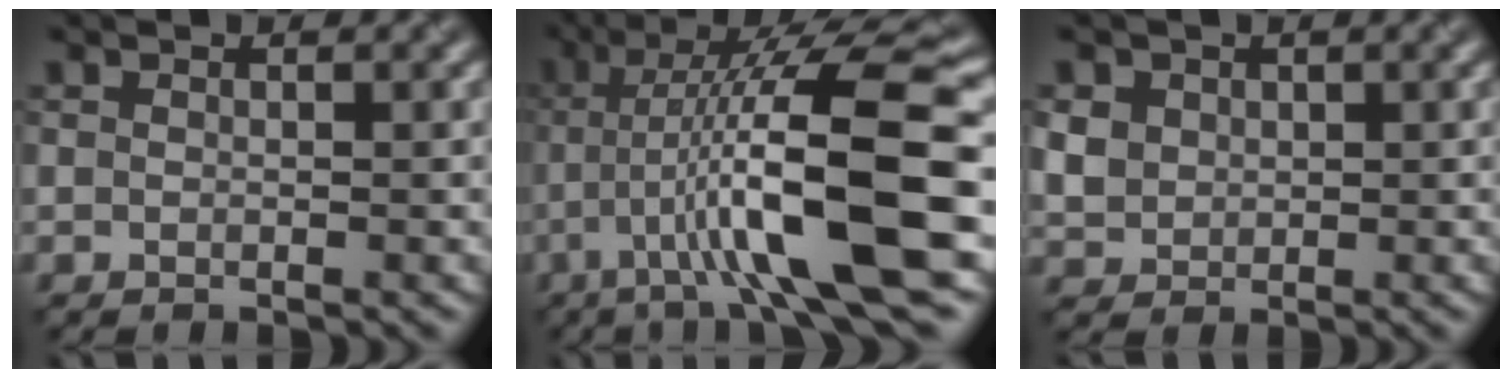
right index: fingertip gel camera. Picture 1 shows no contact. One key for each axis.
{"total": 12.2, "fx": -2.7, "fy": 1.9, "fz": 11.8, "tx": -0.180, "ty": 0.026, "tz": -0.036}
{"total": 2.0, "fx": 0.6, "fy": 1.9, "fz": 0.4, "tx": -0.021, "ty": 0.004, "tz": 0.030}